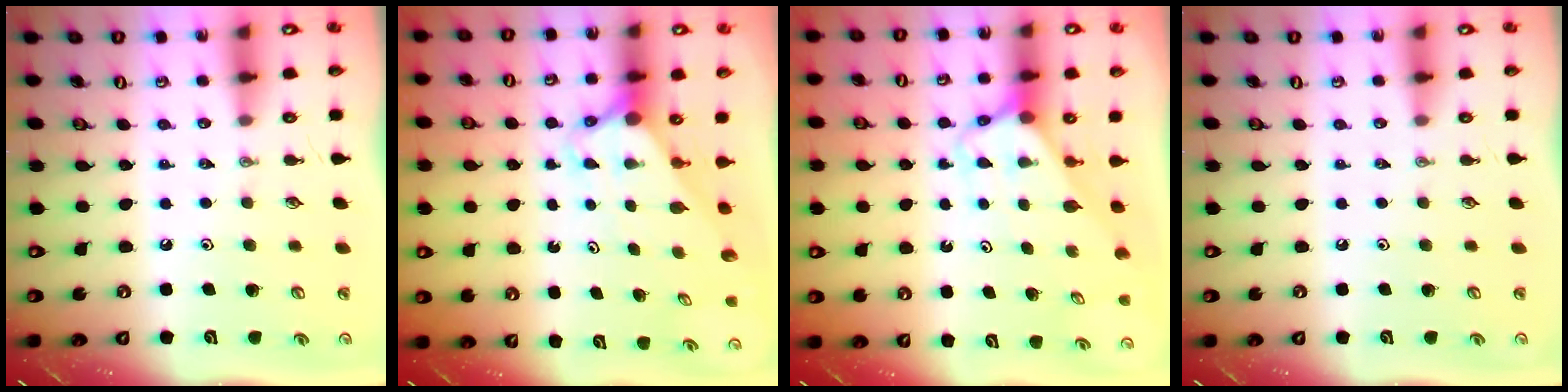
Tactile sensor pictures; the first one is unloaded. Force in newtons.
{"total": 2.8, "press": 2.8, "slide": 0.2}
{"total": 2.9, "press": 2.9, "slide": 0.2}
{"total": 0.0}